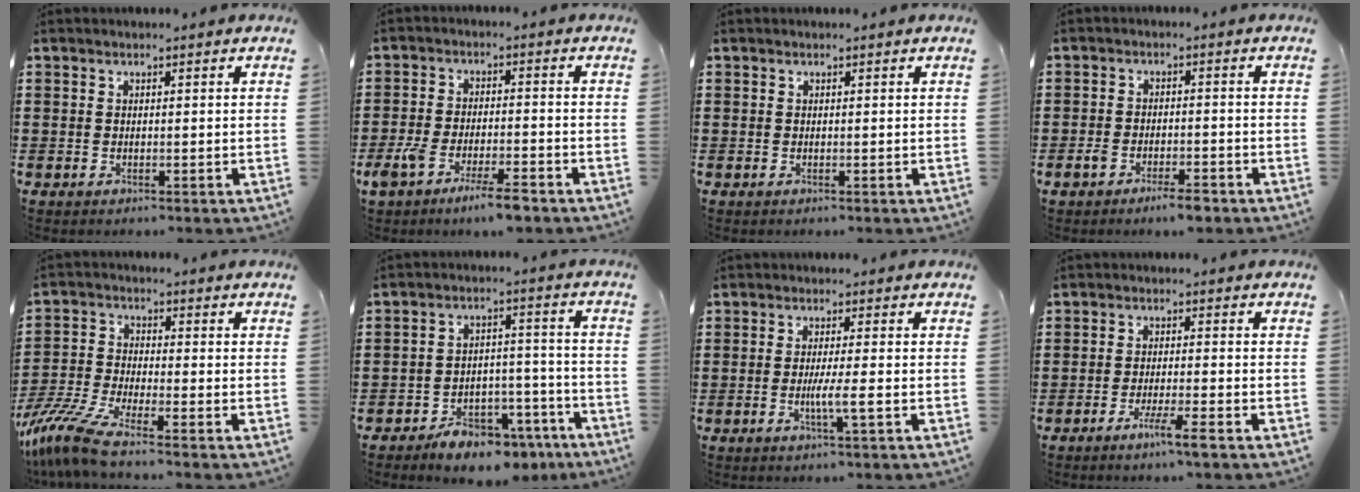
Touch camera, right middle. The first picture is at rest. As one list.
[{"total": 6.4, "force": [-4.5, 1.0, 4.4], "torque": [-0.097, -0.009, -0.086]}, {"total": 0.0}, {"total": 3.6, "force": [-2.9, 1.1, 2.0], "torque": [-0.040, 0.007, -0.057]}, {"total": 7.4, "force": [-6.1, 0.7, 4.2], "torque": [-0.112, -0.015, -0.125]}, {"total": 6.0, "force": [-5.5, 1.9, 1.4], "torque": [-0.020, 0.022, -0.104]}, {"total": 3.7, "force": [-1.0, -0.1, 3.6], "torque": [-0.061, -0.004, -0.021]}, {"total": 4.0, "force": [-2.6, -0.2, 3.0], "torque": [-0.046, -0.006, -0.043]}]